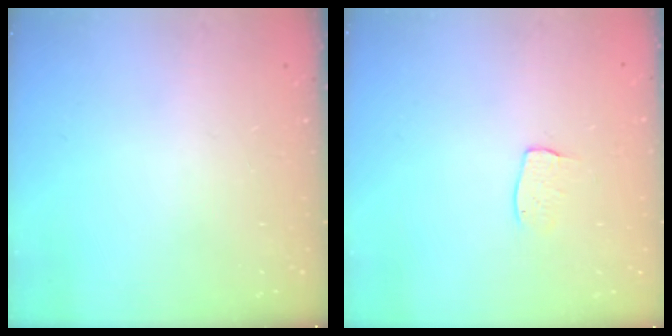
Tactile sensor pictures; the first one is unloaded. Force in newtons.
{"total": 5.0, "press": 5.0, "slide": 0.3}